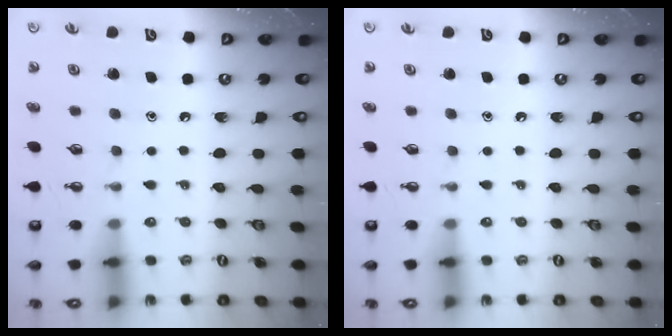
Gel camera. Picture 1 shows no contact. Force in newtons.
{"total": 0.0}